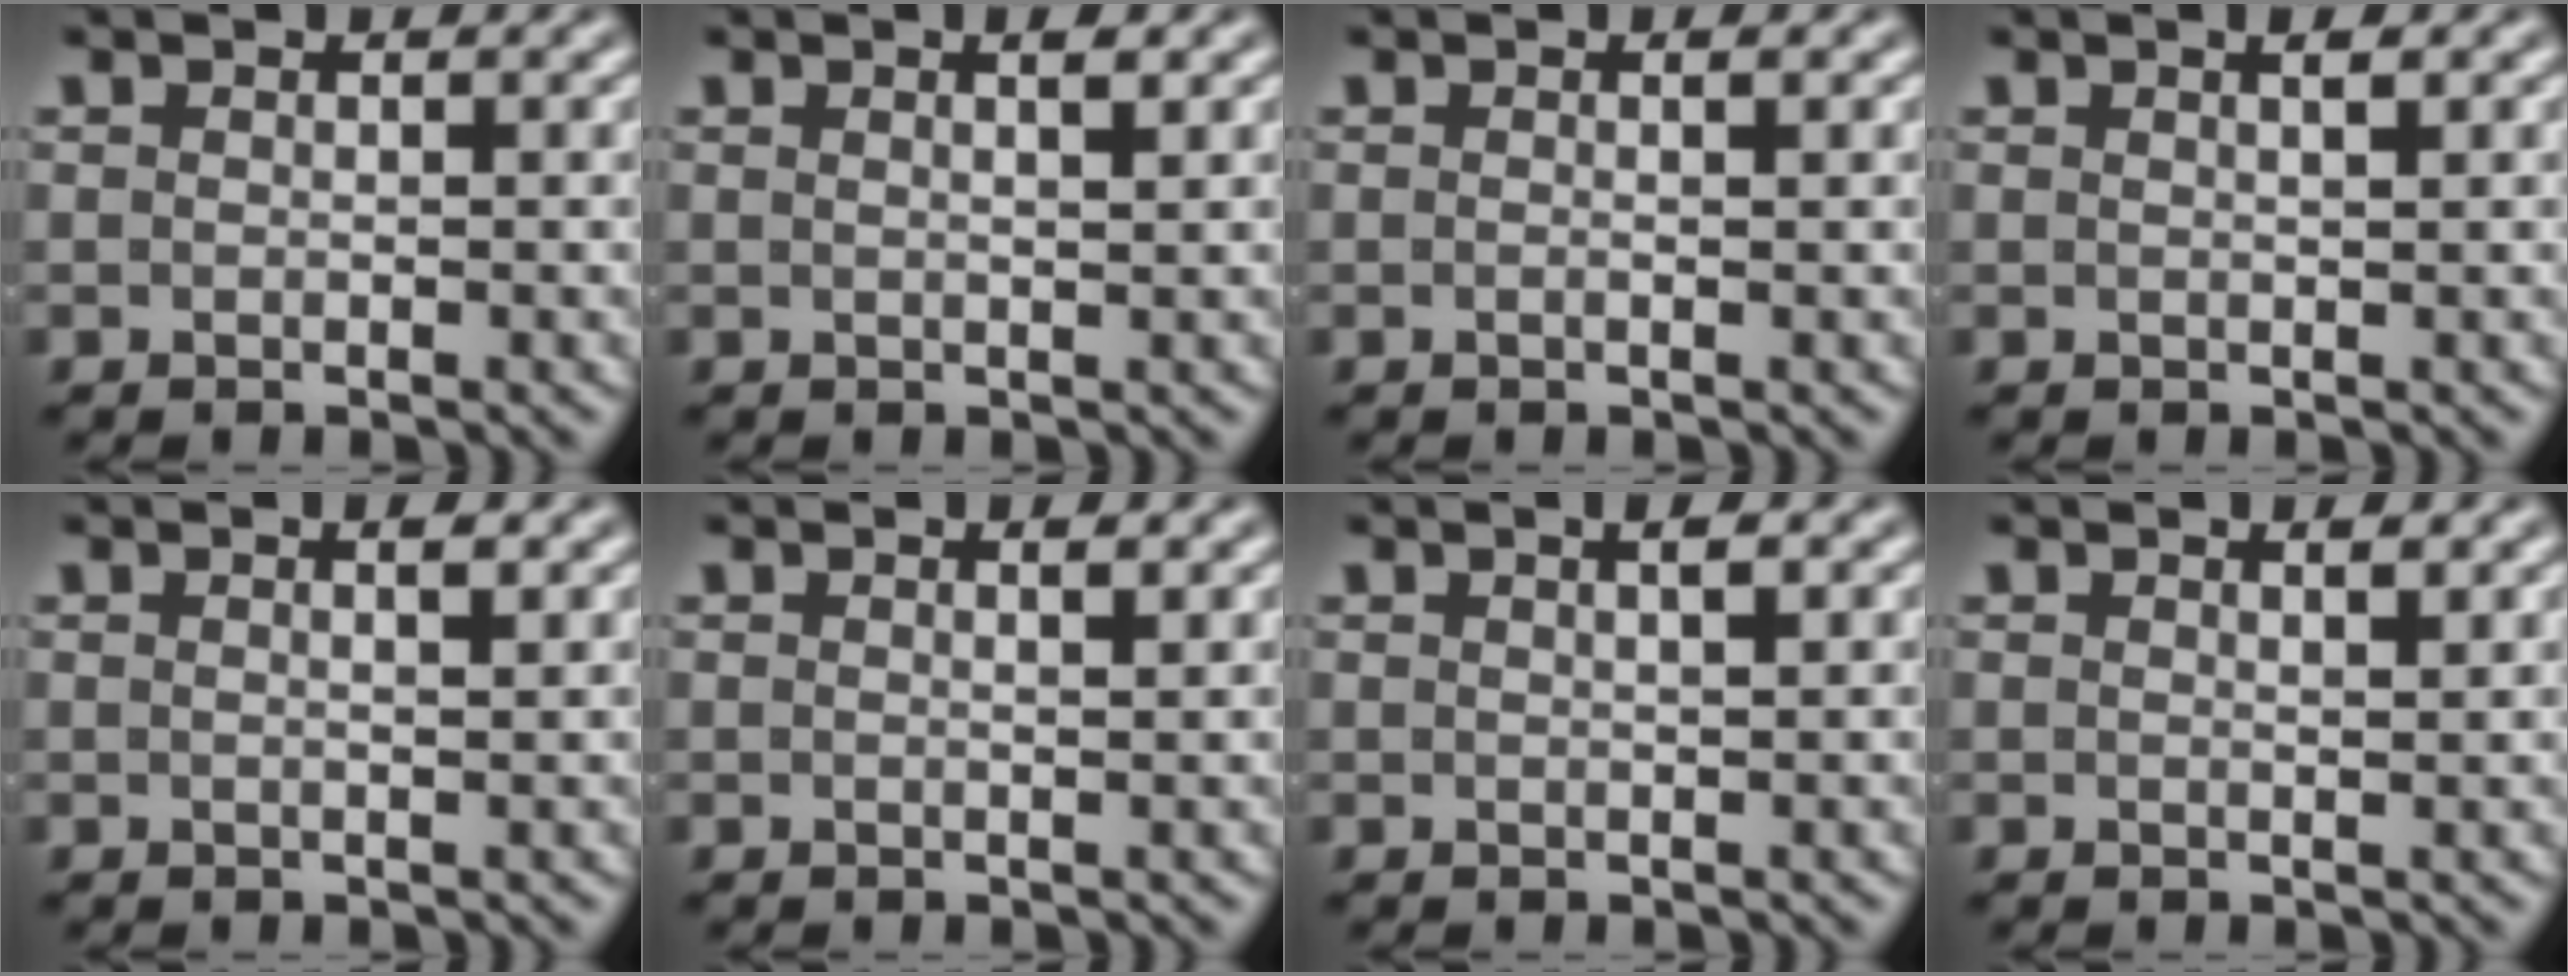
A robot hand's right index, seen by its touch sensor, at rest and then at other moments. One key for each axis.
{"total": 1.6, "fx": 0.6, "fy": -0.7, "fz": 1.3, "tx": -0.016, "ty": -0.003, "tz": 0.014}
{"total": 0.7, "fx": -0.1, "fy": -0.4, "fz": 0.6, "tx": -0.013, "ty": -0.001, "tz": -0.001}
{"total": 1.3, "fx": 0.5, "fy": -0.6, "fz": 1.0, "tx": -0.013, "ty": 0.001, "tz": 0.011}
{"total": 1.3, "fx": 0.3, "fy": -0.6, "fz": 1.2, "tx": -0.015, "ty": -0.002, "tz": 0.007}
{"total": 0.9, "fx": 0.3, "fy": -0.5, "fz": 0.7, "tx": -0.013, "ty": -0.003, "tz": 0.006}
{"total": 1.6, "fx": 0.6, "fy": -0.3, "fz": 1.5, "tx": -0.014, "ty": 0.003, "tz": 0.011}
{"total": 1.1, "fx": 0.6, "fy": -0.6, "fz": 0.6, "tx": -0.010, "ty": -0.005, "tz": 0.013}